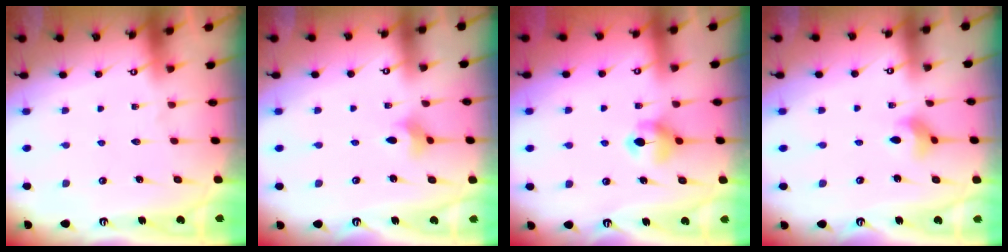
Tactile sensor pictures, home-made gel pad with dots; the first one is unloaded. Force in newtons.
{"total": 2.8, "press": 2.7, "slide": 0.7}
{"total": 5.7, "press": 5.6, "slide": 0.6}
{"total": 3.7, "press": 3.6, "slide": 0.5}